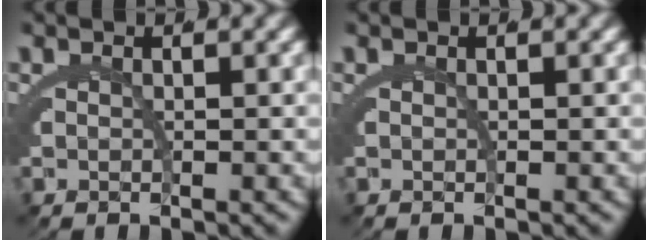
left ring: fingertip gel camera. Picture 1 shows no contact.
{"total": 0.0}